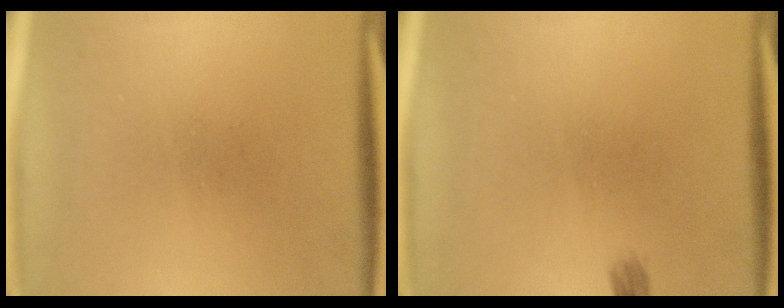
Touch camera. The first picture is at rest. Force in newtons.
{"total": 1.0}